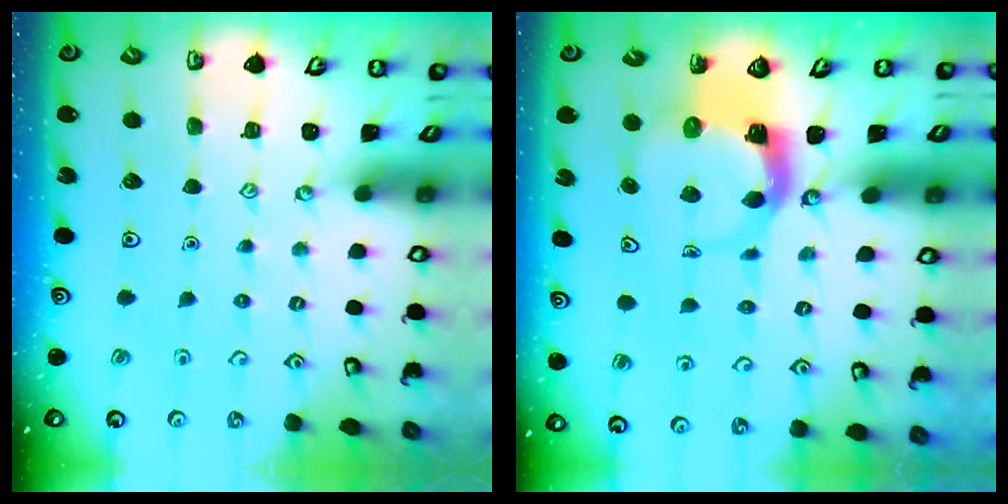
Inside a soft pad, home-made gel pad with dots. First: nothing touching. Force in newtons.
{"total": 4.1, "press": 4.0, "slide": 0.8}